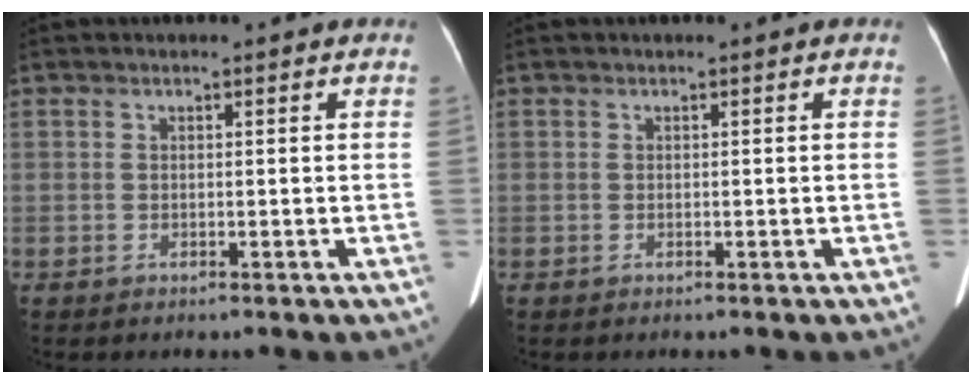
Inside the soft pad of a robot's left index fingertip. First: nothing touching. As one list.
[{"total": 0.0}]